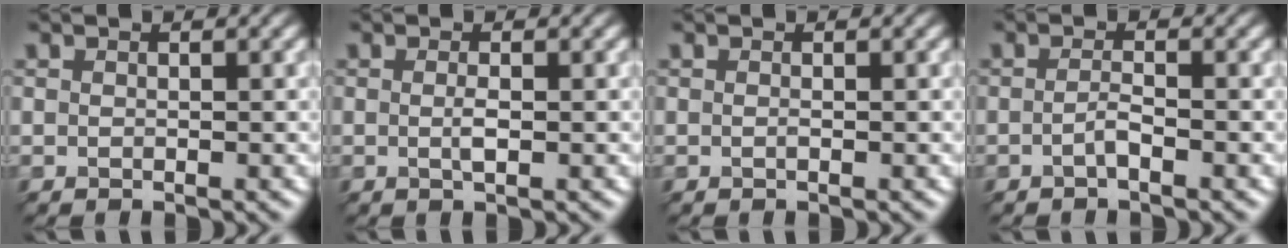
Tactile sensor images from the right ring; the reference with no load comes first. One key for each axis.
{"total": 0.8, "fx": -0.4, "fy": -0.7, "fz": 0.3, "tx": -0.026, "ty": 0.004, "tz": 0.012}
{"total": 0.0}
{"total": 1.2, "fx": -1.0, "fy": -0.7, "fz": 0.2, "tx": -0.024, "ty": 0.009, "tz": -0.003}